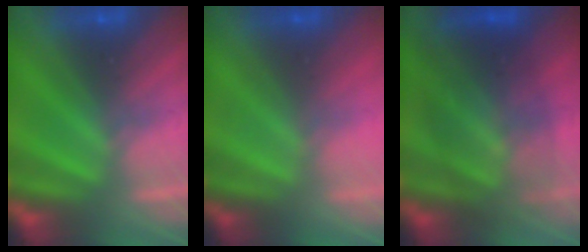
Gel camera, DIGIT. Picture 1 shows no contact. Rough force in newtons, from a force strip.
{"total": 2.1}
{"total": 10.5}